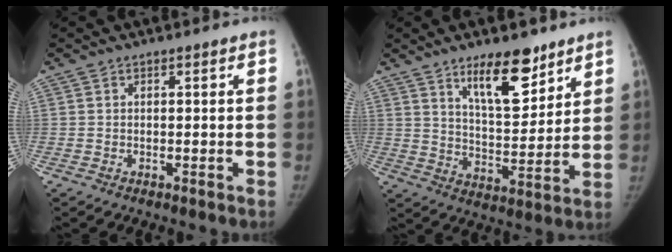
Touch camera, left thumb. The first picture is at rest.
{"total": 12.9, "force": [8.5, 4.9, 8.4], "torque": [-0.101, -0.062, 0.145]}